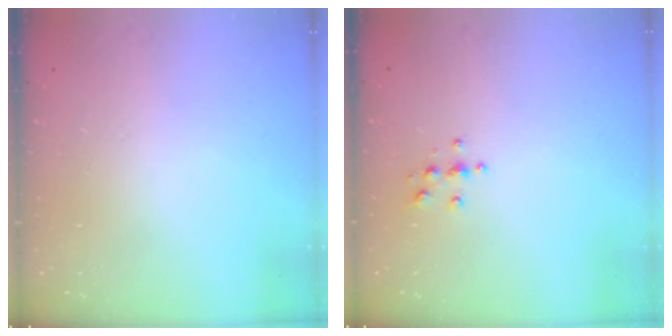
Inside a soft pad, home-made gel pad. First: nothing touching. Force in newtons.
{"total": 3.8, "press": 3.8, "slide": 0.4}